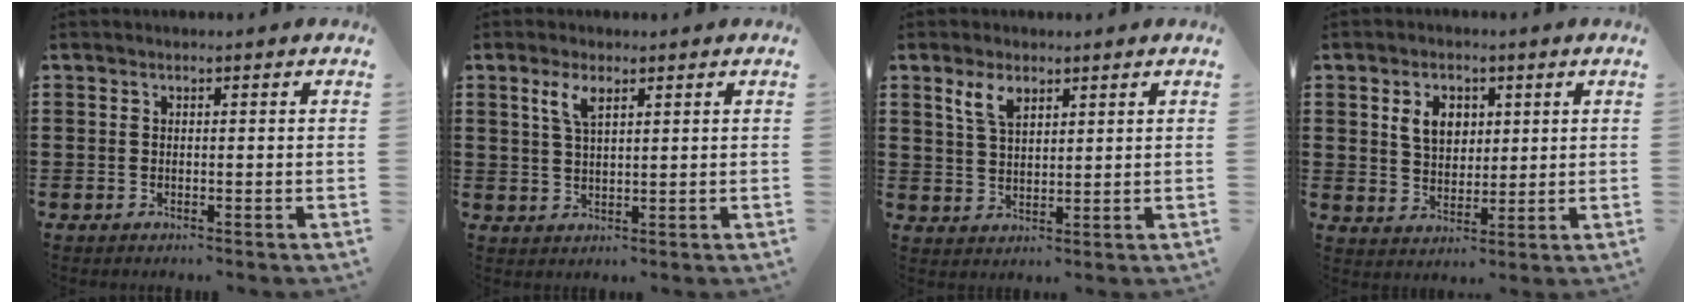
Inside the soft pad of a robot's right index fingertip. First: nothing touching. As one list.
[{"total": 3.6, "force": [1.9, 1.2, 2.9], "torque": [-0.062, 0.006, 0.031]}, {"total": 4.2, "force": [2.5, 2.0, 2.7], "torque": [-0.060, 0.008, 0.046]}, {"total": 5.3, "force": [1.7, 3.9, 3.1], "torque": [-0.068, 0.011, 0.028]}]